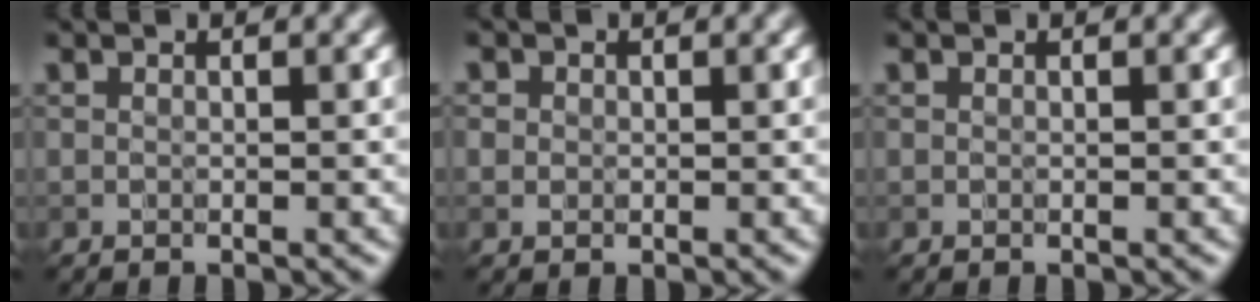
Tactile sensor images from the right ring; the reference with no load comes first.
{"total": 0.6, "force": [0.0, 0.6, 0.1], "torque": [0.002, -0.002, -0.001]}
{"total": 0.0}